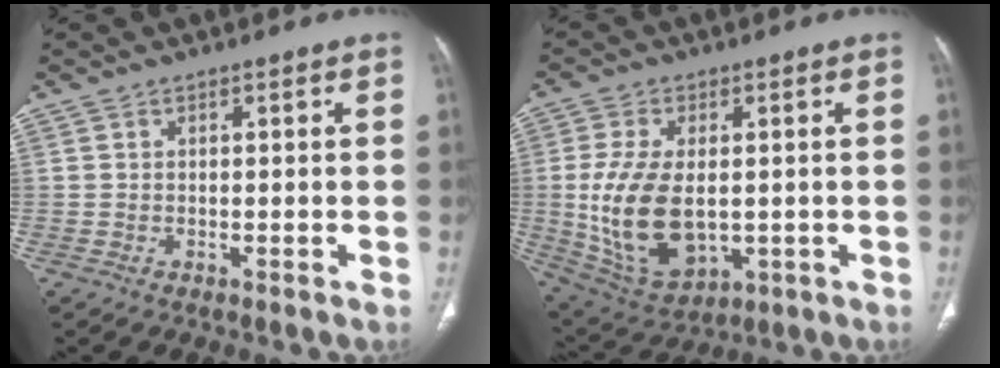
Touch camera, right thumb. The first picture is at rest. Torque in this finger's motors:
{"motor_torque": [-0.28, 0.71, 0.94, 0.80, 0.15]}